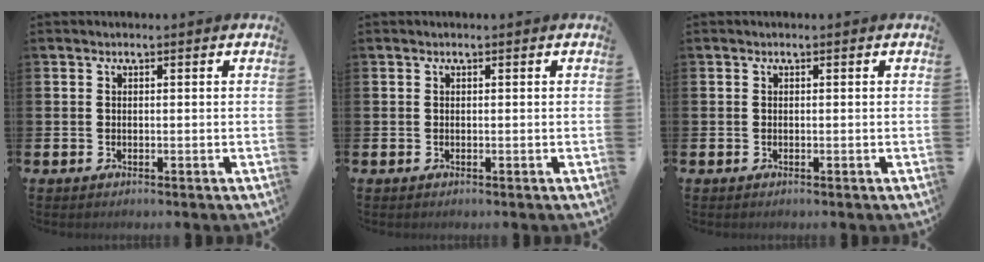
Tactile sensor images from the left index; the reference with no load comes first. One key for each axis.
{"total": 0.0}
{"total": 0.0}